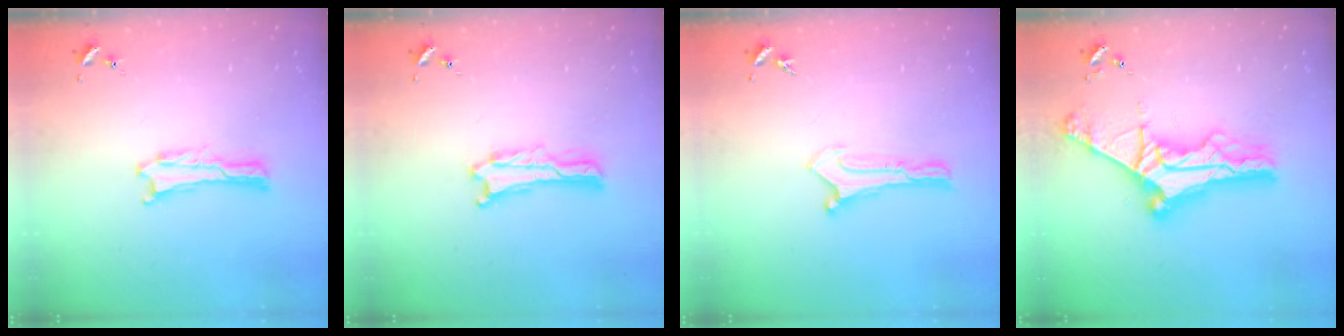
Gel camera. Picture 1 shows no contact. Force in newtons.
{"total": 0.8, "press": 0.8, "slide": 0.2}
{"total": 0.0}
{"total": 10.1, "press": 10.0, "slide": 1.1}